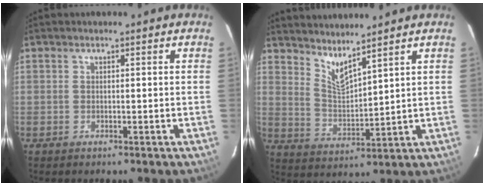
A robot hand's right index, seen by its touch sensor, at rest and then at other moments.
{"total": 6.5, "force": [5.6, 0.6, 3.4], "torque": [-0.063, -0.013, 0.108]}